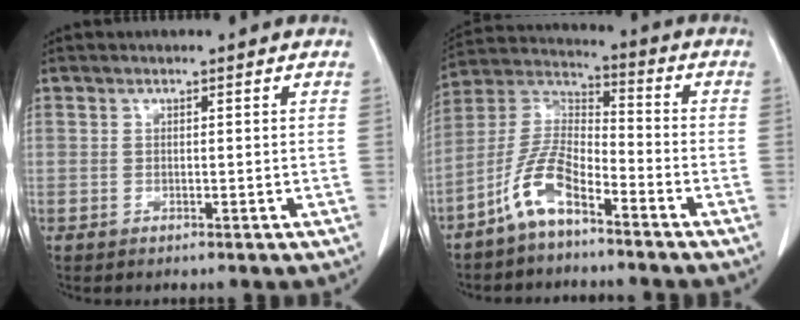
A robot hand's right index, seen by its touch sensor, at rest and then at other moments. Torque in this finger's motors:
{"motor_torque": [1.34, -0.80, 0.38, 0.19]}